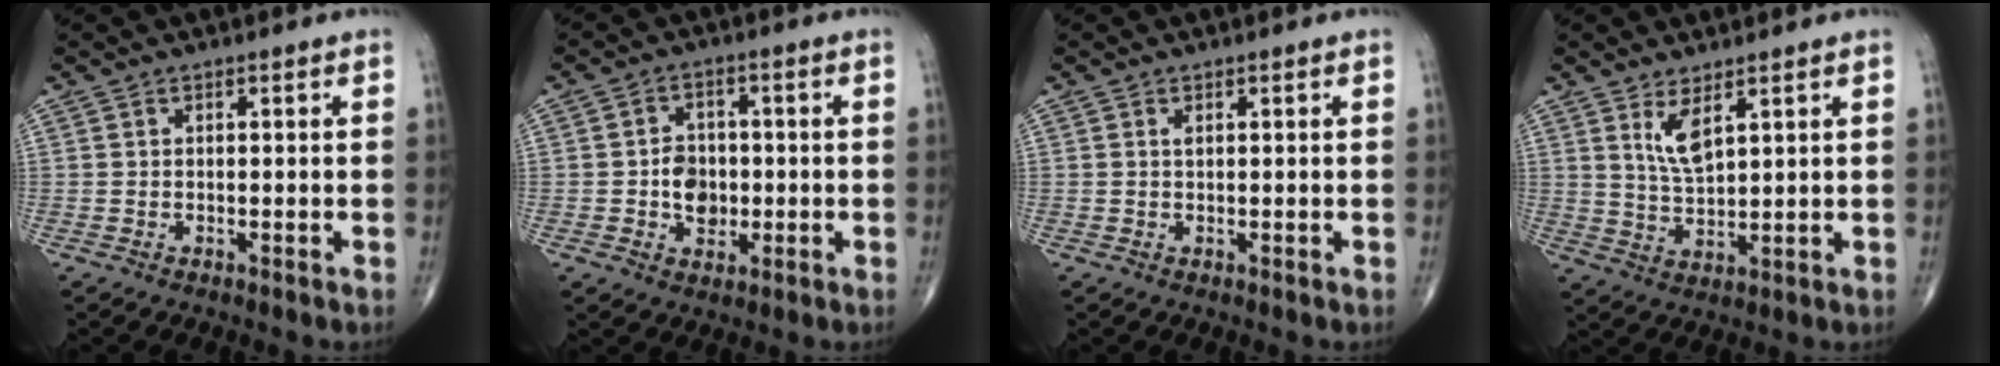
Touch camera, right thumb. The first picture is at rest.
{"total": 6.2, "force": [-0.8, 4.9, 3.8], "torque": [-0.031, 0.009, -0.014]}
{"total": 0.6, "force": [0.3, 0.2, 0.4], "torque": [-0.005, 0.000, 0.007]}
{"total": 5.3, "force": [2.8, 1.8, 4.1], "torque": [-0.075, -0.025, 0.062]}